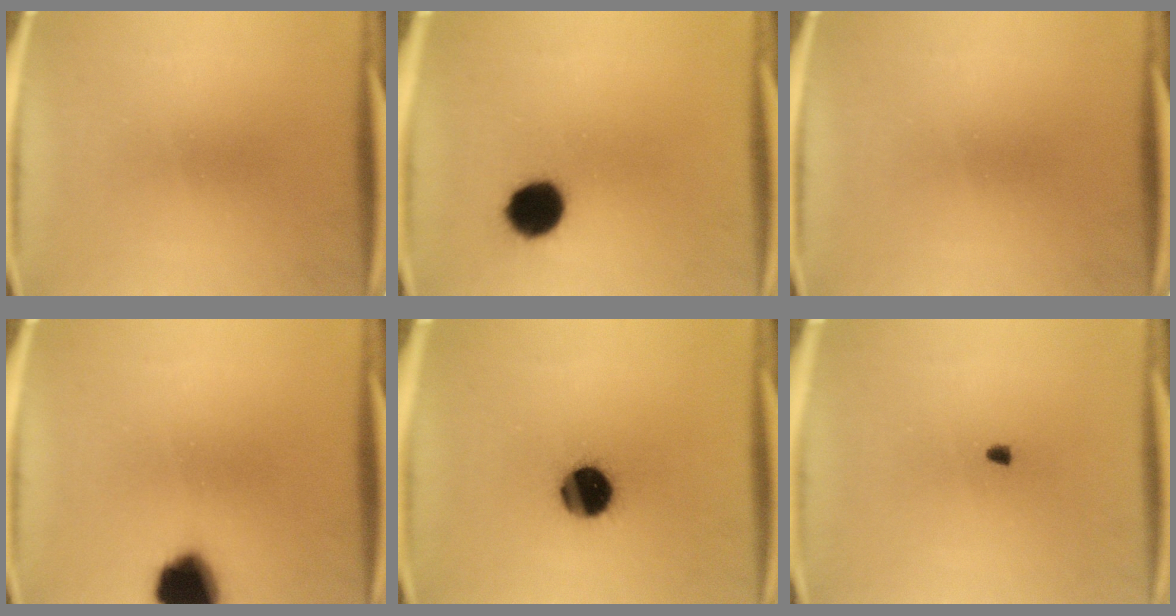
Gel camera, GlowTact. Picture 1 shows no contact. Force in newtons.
{"total": 9.7}
{"total": 0.0}
{"total": 12.6}
{"total": 13.0}
{"total": 1.0}